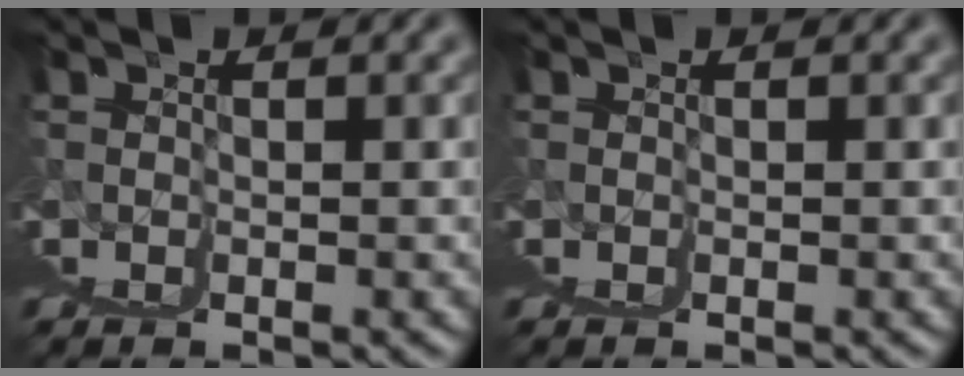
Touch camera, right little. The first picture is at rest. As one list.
[{"total": 0.0}]